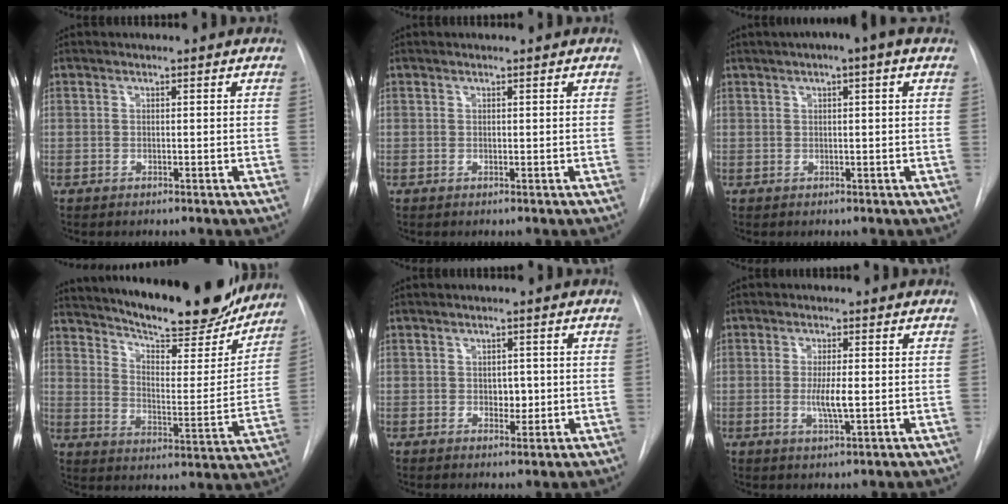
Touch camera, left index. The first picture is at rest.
{"total": 0.0}
{"total": 4.8, "force": [2.5, 0.4, 4.1], "torque": [-0.065, 0.023, 0.034]}
{"total": 24.8, "force": [21.8, 4.4, 10.9], "torque": [-0.178, -0.040, 0.298]}
{"total": 2.3, "force": [-0.1, 1.6, 1.6], "torque": [-0.020, -0.002, 0.003]}
{"total": 3.9, "force": [-0.4, 0.5, 3.8], "torque": [-0.076, -0.008, -0.005]}